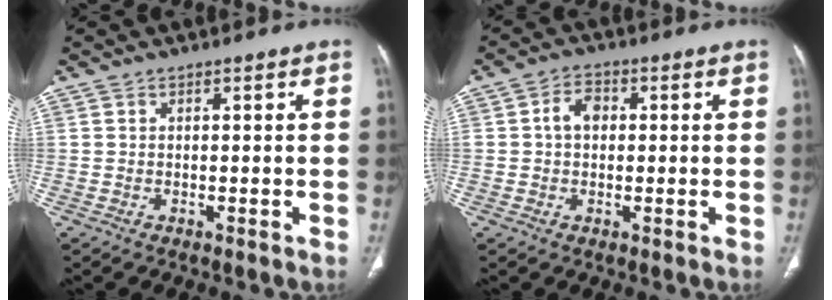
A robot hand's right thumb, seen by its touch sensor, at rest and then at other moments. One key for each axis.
{"total": 4.6, "fx": 0.5, "fy": 3.3, "fz": 3.1, "tx": -0.044, "ty": 0.013, "tz": 0.006}